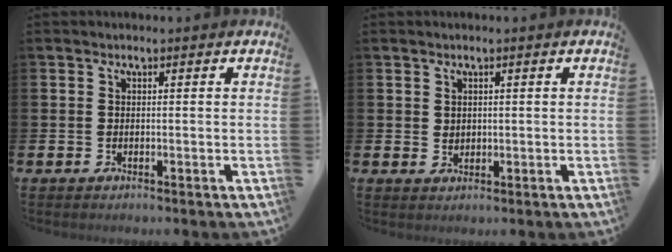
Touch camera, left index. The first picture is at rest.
{"total": 1.4, "force": [1.1, 0.8, 0.3], "torque": [0.006, 0.000, 0.017]}